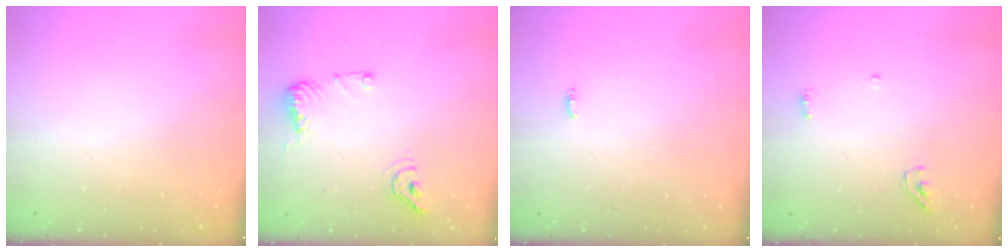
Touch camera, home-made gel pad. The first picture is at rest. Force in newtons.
{"total": 8.9, "press": 8.7, "slide": 1.7}
{"total": 5.6, "press": 3.4, "slide": 4.4}
{"total": 3.4, "press": 3.3, "slide": 1.0}